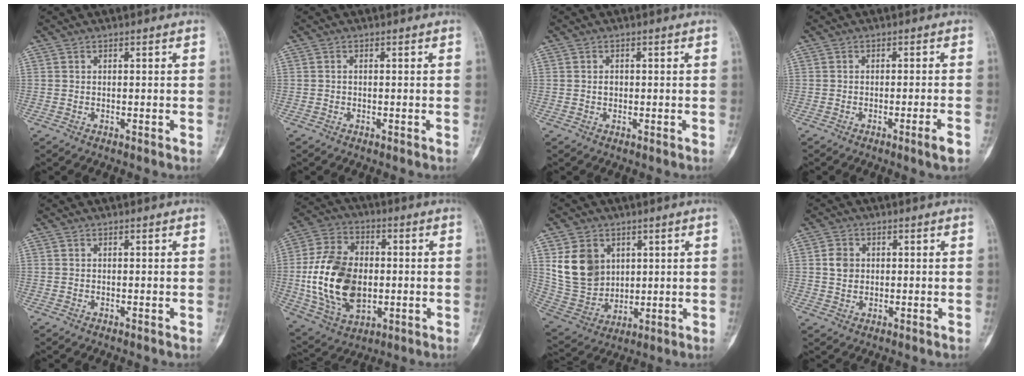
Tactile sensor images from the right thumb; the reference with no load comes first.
{"total": 0.0}
{"total": 1.0, "force": [-0.1, 0.8, 0.5], "torque": [-0.003, 0.003, -0.002]}
{"total": 3.2, "force": [-1.8, -0.2, 2.7], "torque": [-0.042, 0.000, -0.030]}
{"total": 0.0}
{"total": 20.0, "force": [-1.2, 13.4, 14.8], "torque": [-0.260, 0.006, -0.010]}
{"total": 12.7, "force": [4.0, 10.1, 6.6], "torque": [-0.098, -0.019, 0.097]}
{"total": 3.8, "force": [0.6, 3.2, 2.0], "torque": [-0.025, -0.001, 0.009]}